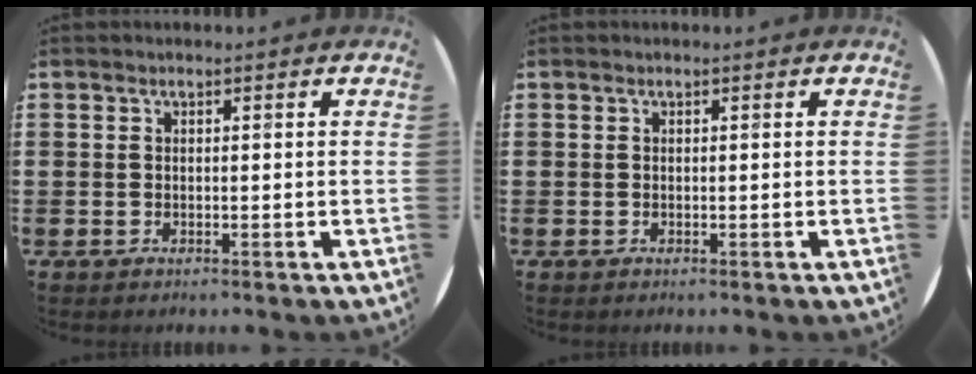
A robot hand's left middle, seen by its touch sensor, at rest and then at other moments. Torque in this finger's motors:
{"motor_torque": [0.01, -0.01, 0.02, 0.00]}